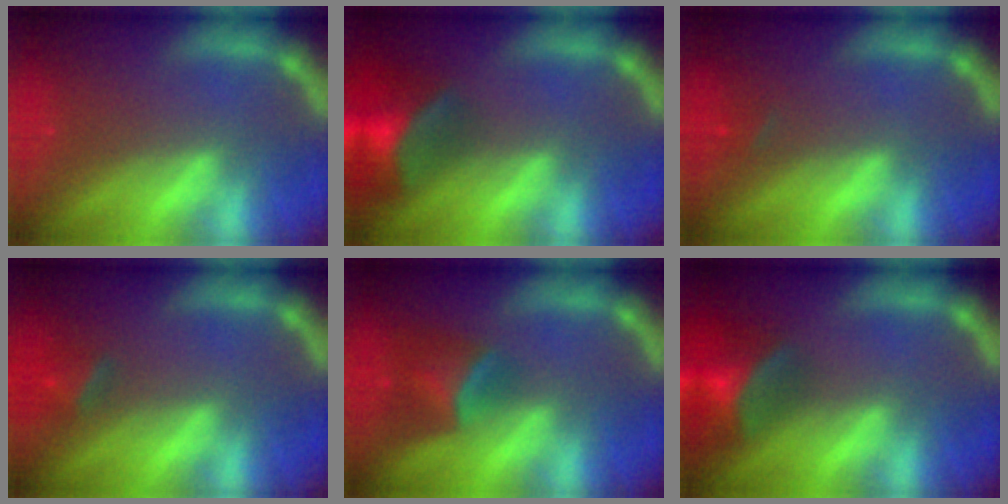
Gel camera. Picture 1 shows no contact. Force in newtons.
{"total": 9.5}
{"total": 0.9}
{"total": 2.4}
{"total": 4.4}
{"total": 8.0}